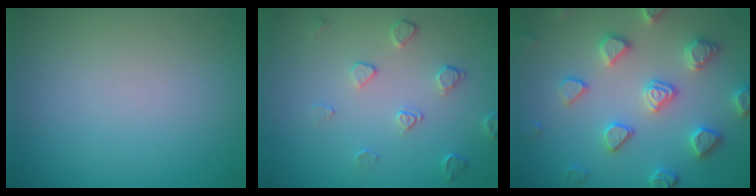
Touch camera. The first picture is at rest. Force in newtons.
{"total": 2.0, "press": 1.3, "slide": 1.5}
{"total": 4.5, "press": 4.4, "slide": 1.0}